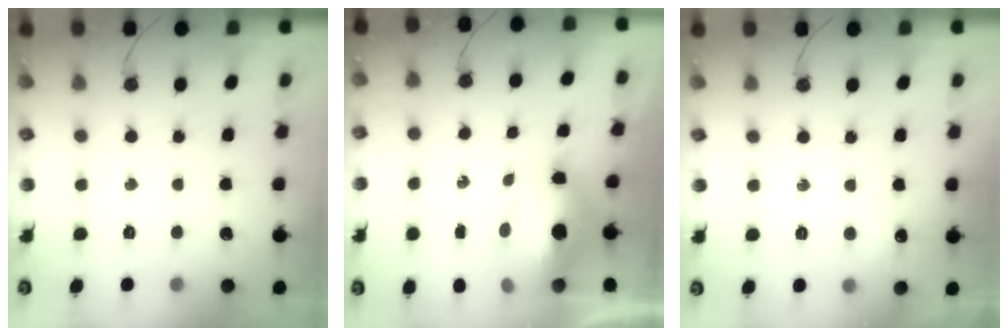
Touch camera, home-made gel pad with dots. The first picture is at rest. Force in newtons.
{"total": 10.6, "press": 10.5, "slide": 1.8}
{"total": 5.2, "press": 5.1, "slide": 0.7}